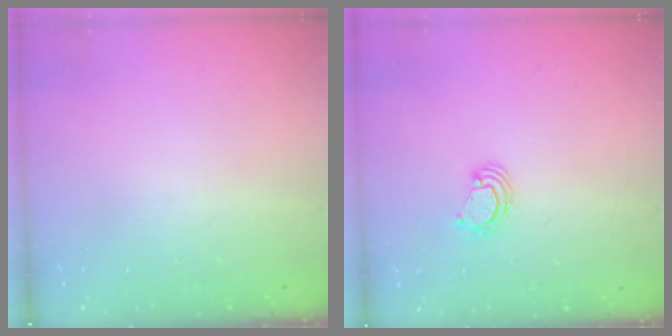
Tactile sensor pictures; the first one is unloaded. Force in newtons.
{"total": 2.2, "press": 2.2, "slide": 0.2}